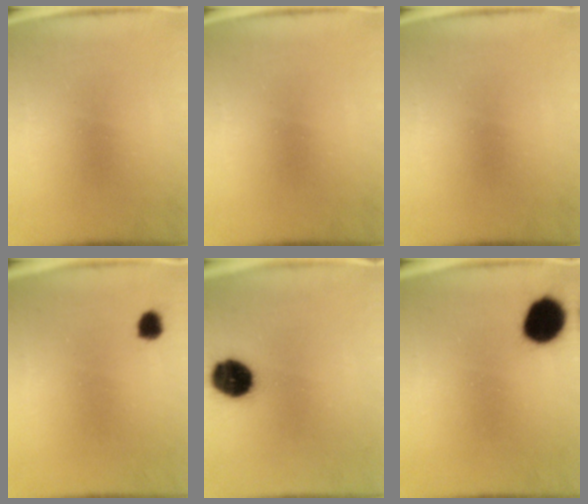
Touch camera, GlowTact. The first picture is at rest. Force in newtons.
{"total": 0.0}
{"total": 0.0}
{"total": 2.4}
{"total": 11.4}
{"total": 11.1}